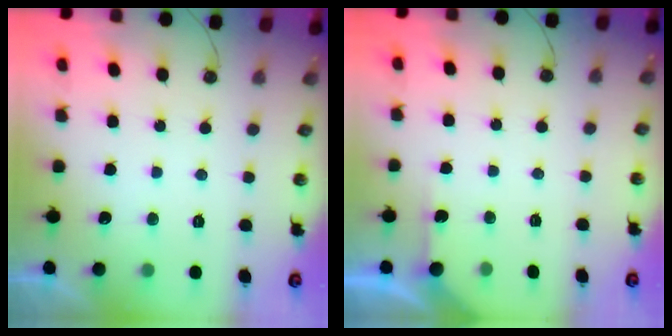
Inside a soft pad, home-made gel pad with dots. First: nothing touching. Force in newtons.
{"total": 2.9, "press": 2.9, "slide": 0.3}